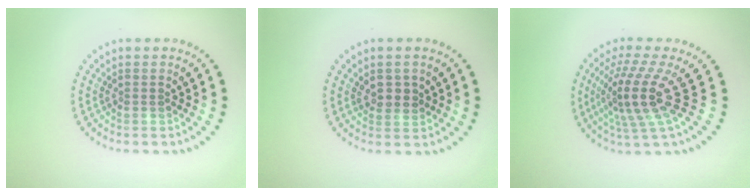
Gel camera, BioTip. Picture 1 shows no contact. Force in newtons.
{"total": 1.4, "press": 1.3, "slide": 0.5}
{"total": 5.0, "press": 3.6, "slide": 3.4}